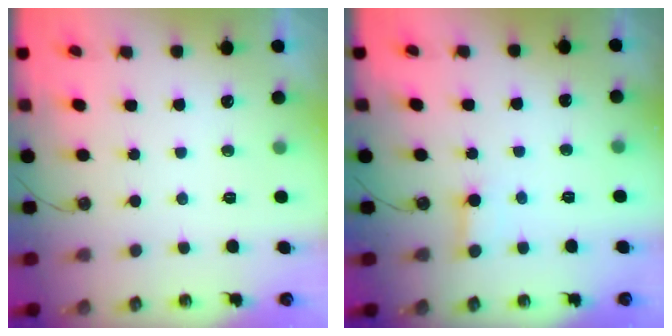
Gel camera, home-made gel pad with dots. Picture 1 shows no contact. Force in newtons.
{"total": 2.4, "press": 2.4, "slide": 0.0}